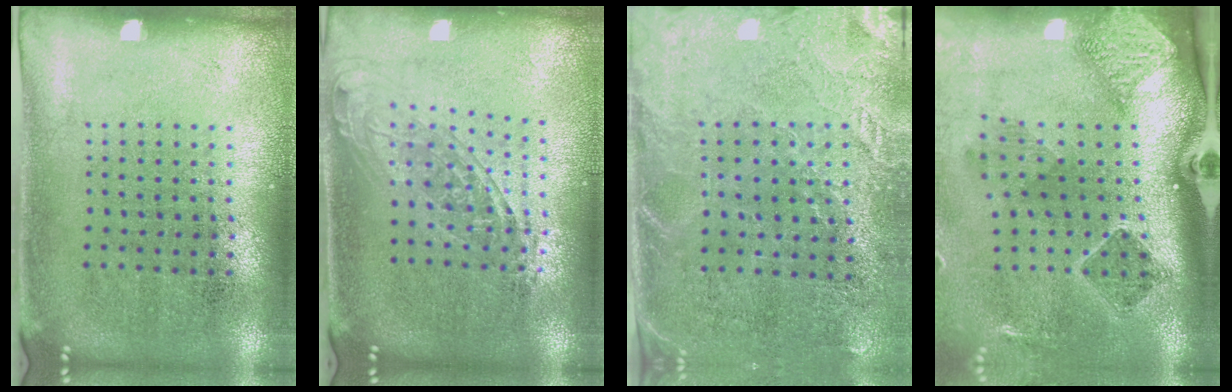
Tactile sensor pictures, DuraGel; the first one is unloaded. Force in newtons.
{"total": 1.6, "press": 1.3, "slide": 0.9}
{"total": 3.0, "press": 2.7, "slide": 1.2}
{"total": 2.3, "press": 1.7, "slide": 1.5}